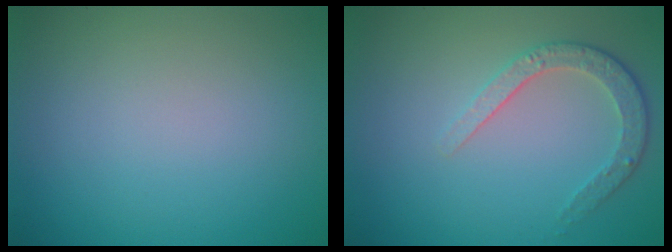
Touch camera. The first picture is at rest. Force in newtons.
{"total": 2.6, "press": 2.5, "slide": 1.0}